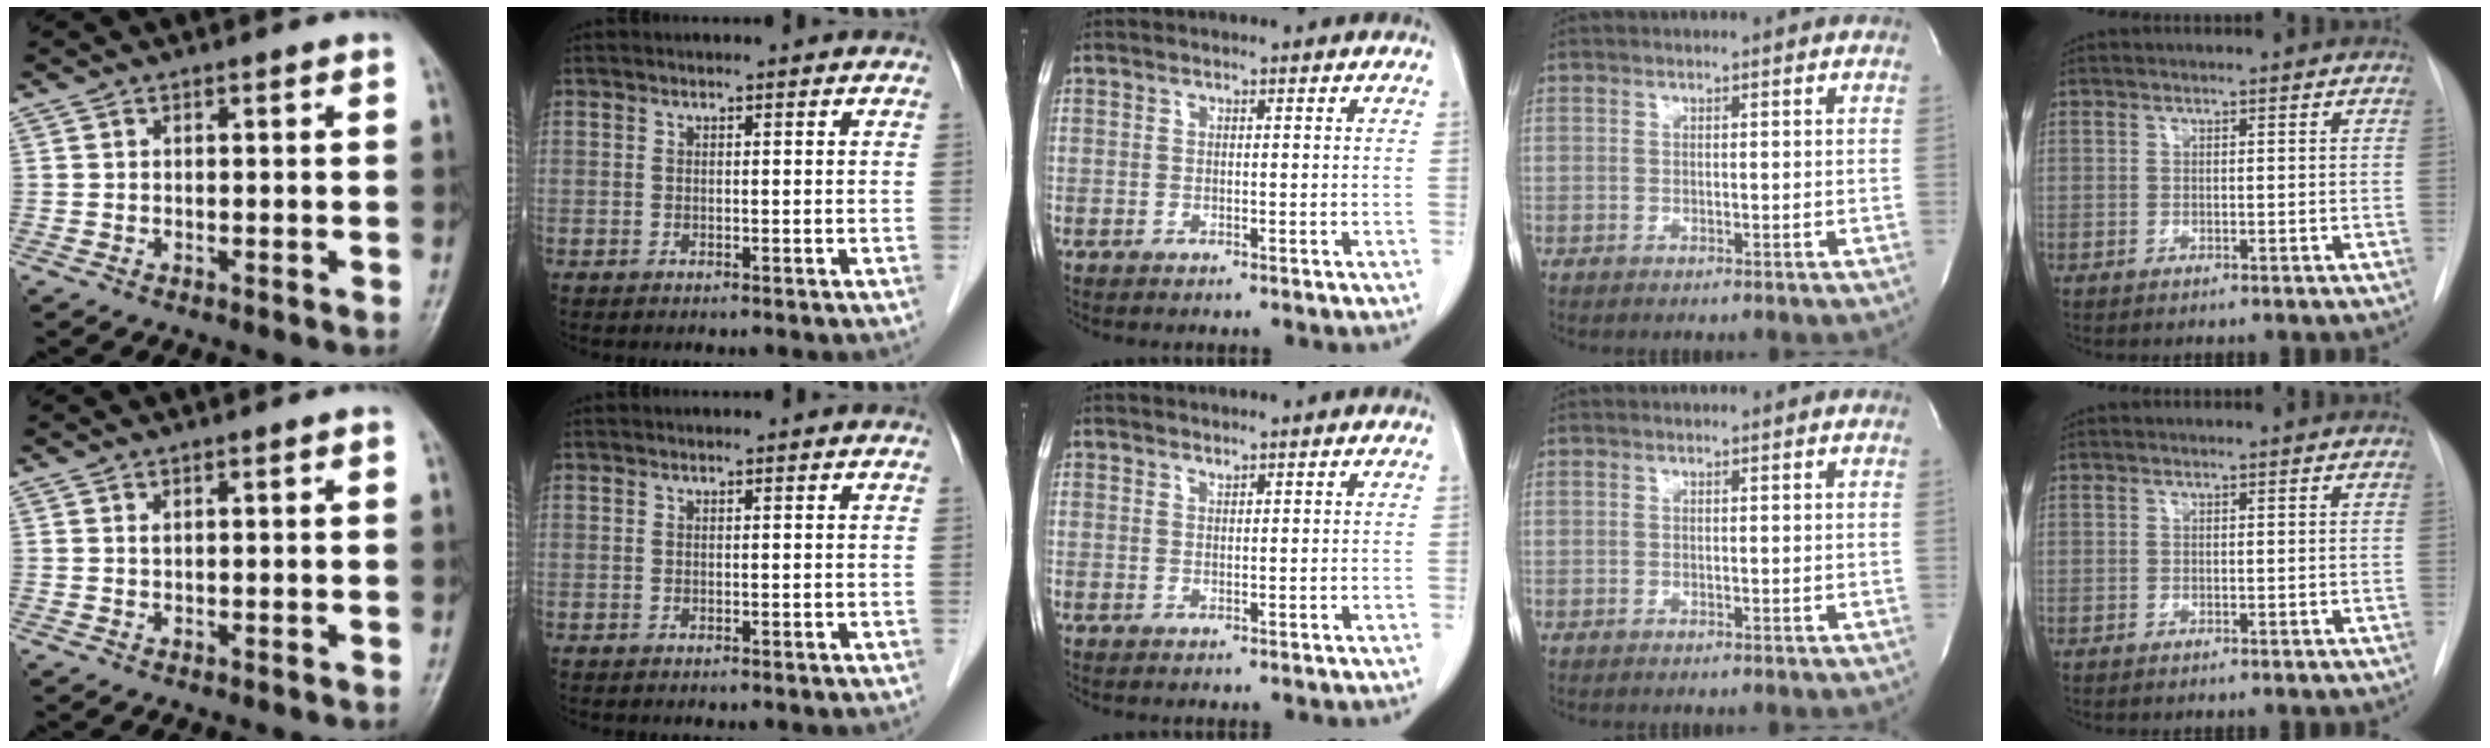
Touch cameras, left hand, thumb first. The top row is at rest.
{"thumb": {"total": 0.7, "force": [0.2, 0.3, 0.6], "torque": [-0.012, 0.006, 0.008]}, "middle": {"total": 0.5, "force": [0.5, 0.0, 0.1], "torque": [-0.007, -0.005, 0.010]}}